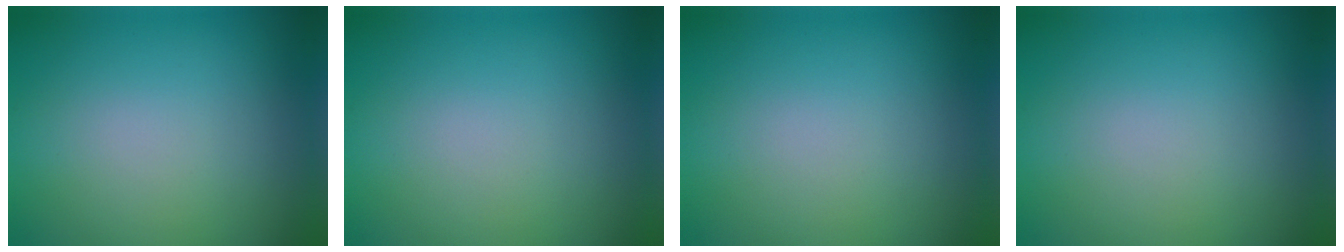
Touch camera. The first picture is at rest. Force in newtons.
{"total": 0.0}
{"total": 0.0}
{"total": 0.0}